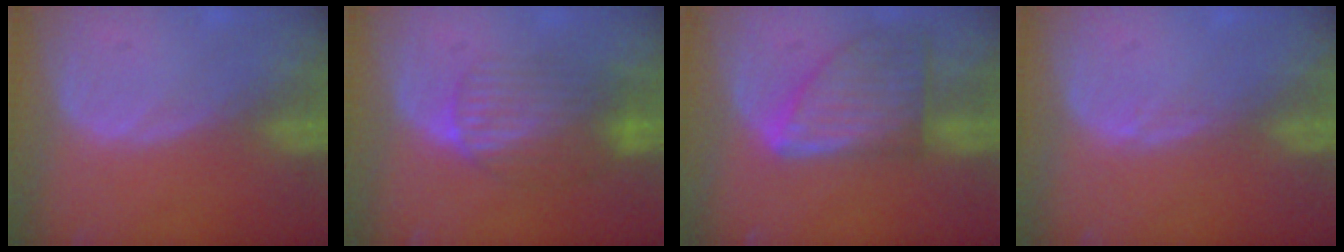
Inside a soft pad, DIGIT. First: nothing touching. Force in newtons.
{"total": 6.6, "press": 6.5, "slide": 1.1}
{"total": 8.2, "press": 7.4, "slide": 3.4}
{"total": 0.6, "press": 0.4, "slide": 0.4}